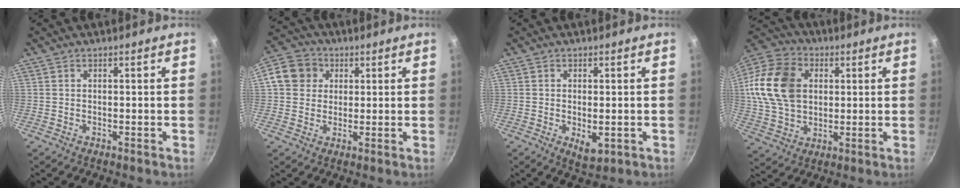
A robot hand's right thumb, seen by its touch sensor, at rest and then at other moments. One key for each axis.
{"total": 9.5, "fx": 2.3, "fy": 8.4, "fz": 3.8, "tx": -0.045, "ty": 0.018, "tz": 0.027}
{"total": 4.3, "fx": -0.9, "fy": 2.2, "fz": 3.6, "tx": -0.052, "ty": -0.010, "tz": -0.003}
{"total": 18.0, "fx": 3.1, "fy": 13.3, "fz": 11.8, "tx": -0.208, "ty": 0.013, "tz": 0.051}